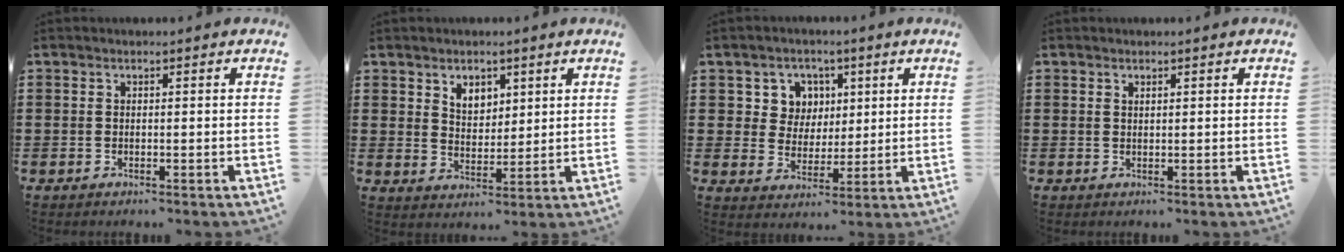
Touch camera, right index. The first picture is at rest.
{"total": 3.7, "force": [2.6, 2.5, 1.0], "torque": [-0.022, 0.005, 0.046]}
{"total": 5.7, "force": [2.2, 5.2, 1.0], "torque": [-0.042, 0.011, 0.037]}
{"total": 0.5, "force": [0.5, 0.2, 0.1], "torque": [-0.003, 0.001, 0.009]}